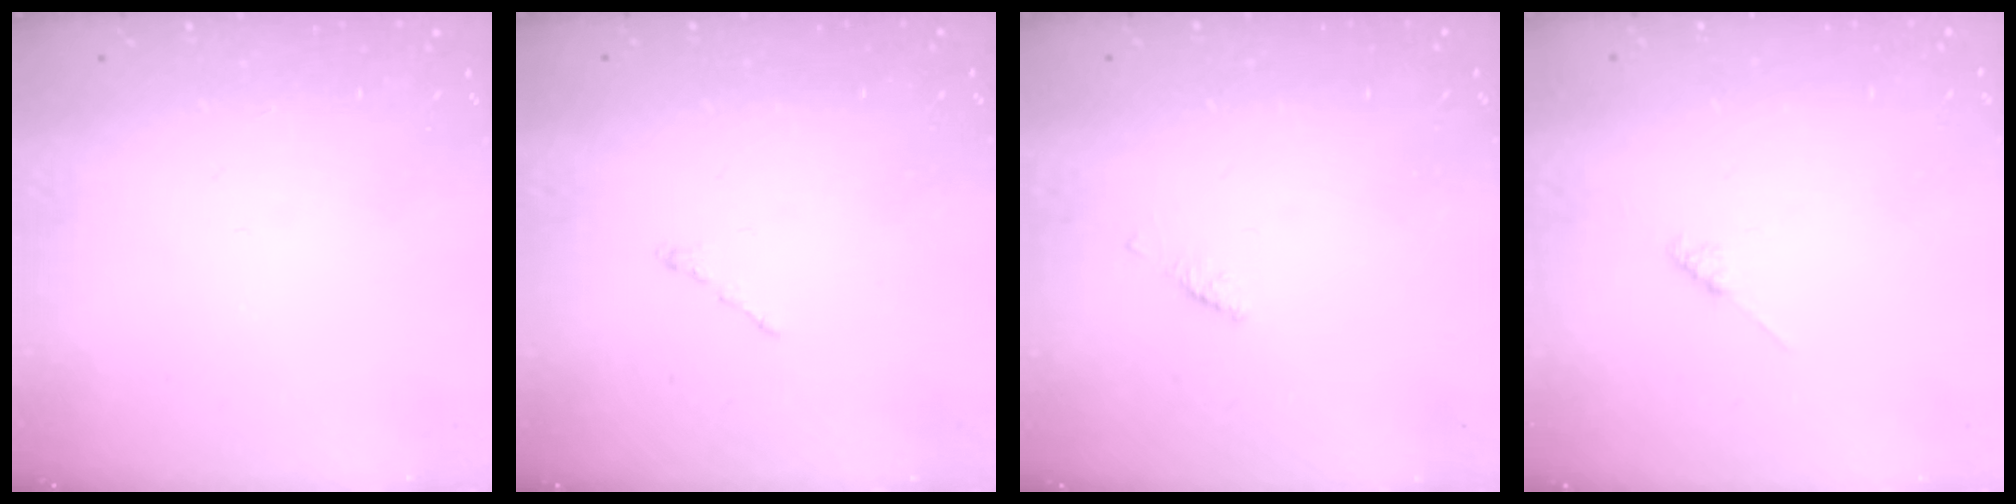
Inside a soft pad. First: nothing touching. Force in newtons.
{"total": 0.0}
{"total": 2.1, "press": 2.0, "slide": 0.6}
{"total": 1.8, "press": 1.7, "slide": 0.3}